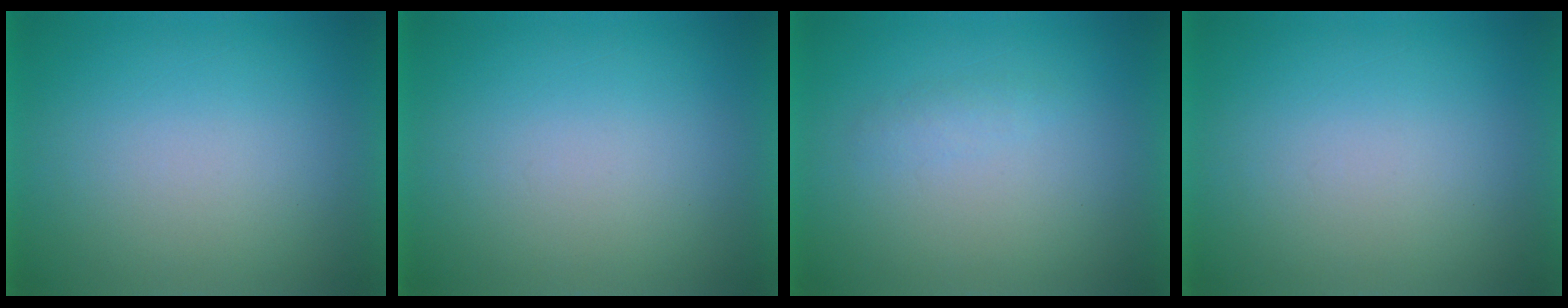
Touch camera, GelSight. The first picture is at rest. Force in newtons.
{"total": 0.0}
{"total": 1.2}
{"total": 0.0}